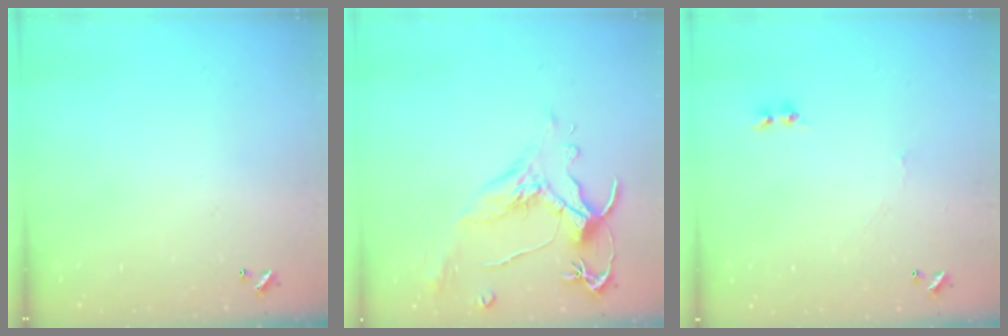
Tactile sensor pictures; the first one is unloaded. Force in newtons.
{"total": 1.6, "press": 1.1, "slide": 1.2}
{"total": 1.5, "press": 1.4, "slide": 0.6}